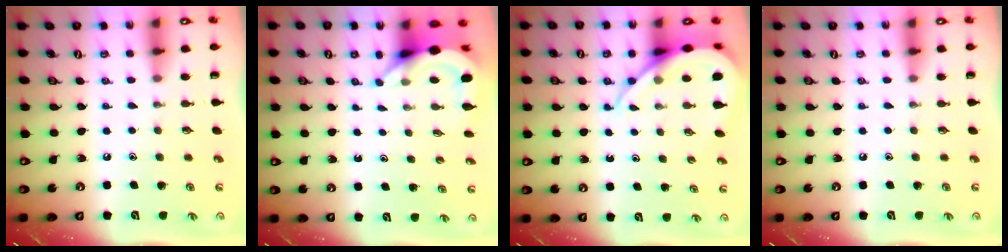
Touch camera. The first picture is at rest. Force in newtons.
{"total": 6.5, "press": 6.5, "slide": 0.6}
{"total": 9.9, "press": 9.8, "slide": 1.2}
{"total": 0.0}